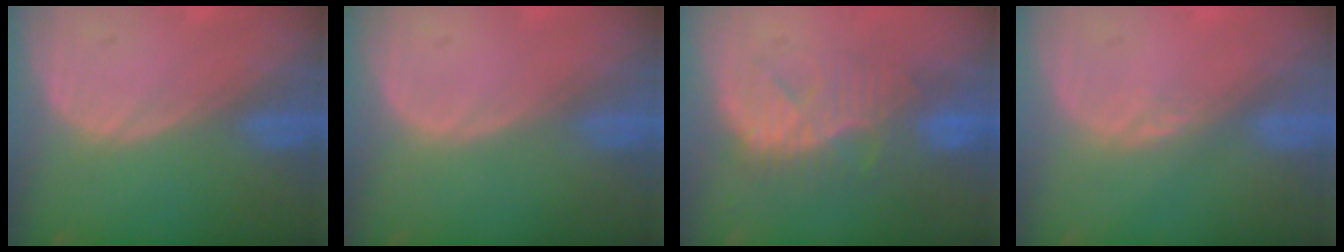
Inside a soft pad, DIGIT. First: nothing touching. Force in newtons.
{"total": 0.0}
{"total": 9.6, "press": 9.0, "slide": 3.3}
{"total": 1.5, "press": 1.3, "slide": 0.8}